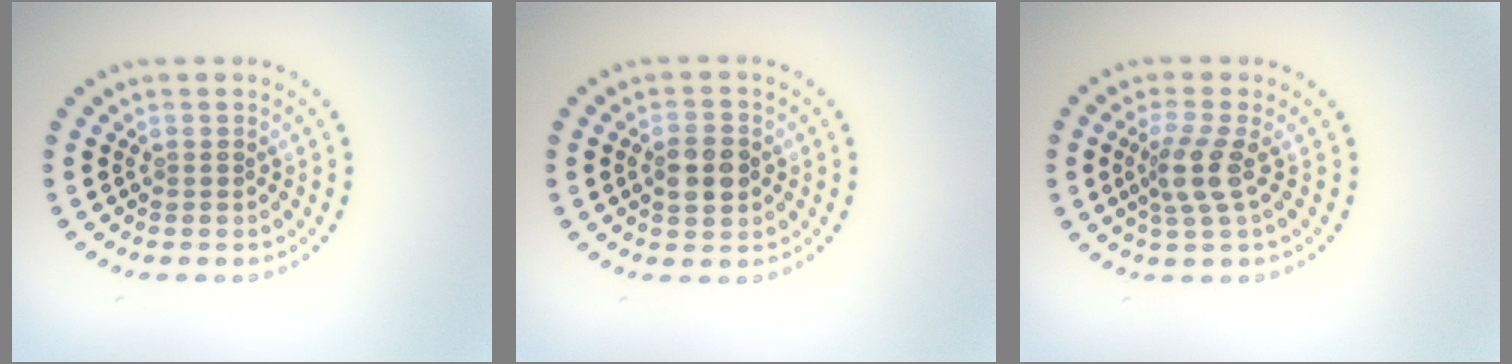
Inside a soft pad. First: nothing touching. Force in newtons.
{"total": 3.3, "press": 3.2, "slide": 0.2}
{"total": 2.8, "press": 2.1, "slide": 1.9}